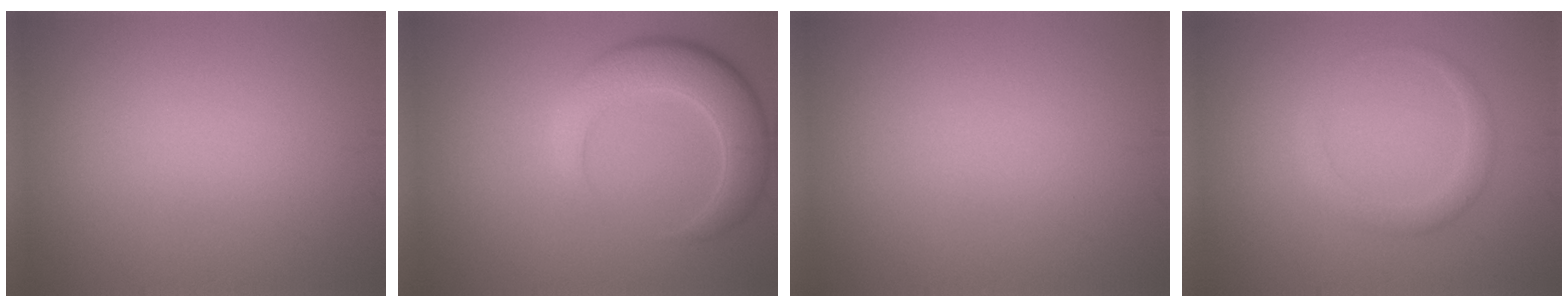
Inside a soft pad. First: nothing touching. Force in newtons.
{"total": 5.7, "press": 5.7, "slide": 0.6}
{"total": 0.0}
{"total": 1.8, "press": 1.8, "slide": 0.1}